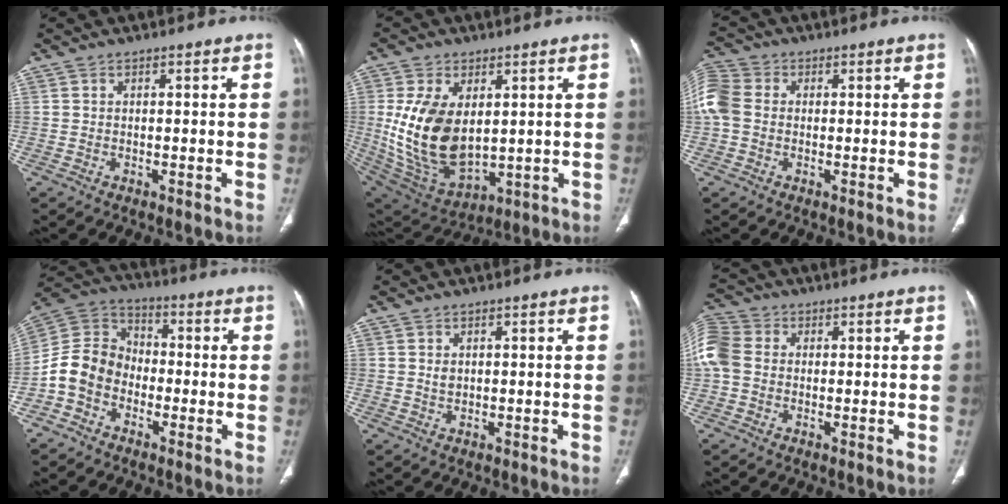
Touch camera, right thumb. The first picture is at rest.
{"total": 17.5, "force": [1.9, 10.5, 13.9], "torque": [-0.251, -0.017, 0.063]}
{"total": 8.1, "force": [0.2, 6.4, 5.0], "torque": [-0.126, 0.022, -0.001]}
{"total": 10.3, "force": [-3.7, 8.3, 4.9], "torque": [-0.085, 0.048, -0.084]}
{"total": 1.2, "force": [0.3, 0.9, 0.7], "torque": [-0.005, -0.001, 0.008]}
{"total": 10.0, "force": [0.7, 8.1, 5.7], "torque": [-0.146, 0.027, 0.010]}